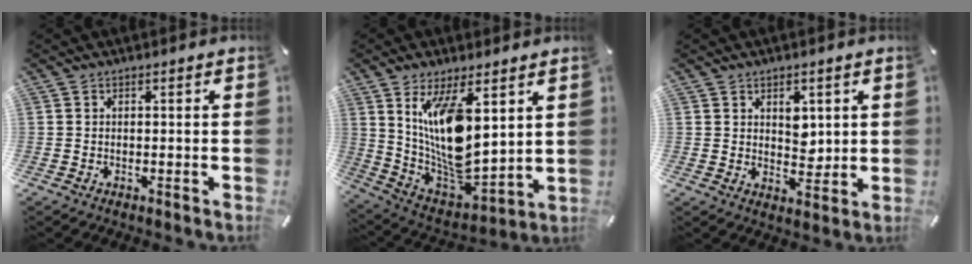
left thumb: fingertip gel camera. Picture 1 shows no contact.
{"total": 15.2, "force": [7.0, 6.6, 11.8], "torque": [-0.252, -0.055, 0.124]}
{"total": 4.8, "force": [2.3, 3.6, 2.2], "torque": [-0.011, -0.016, 0.034]}